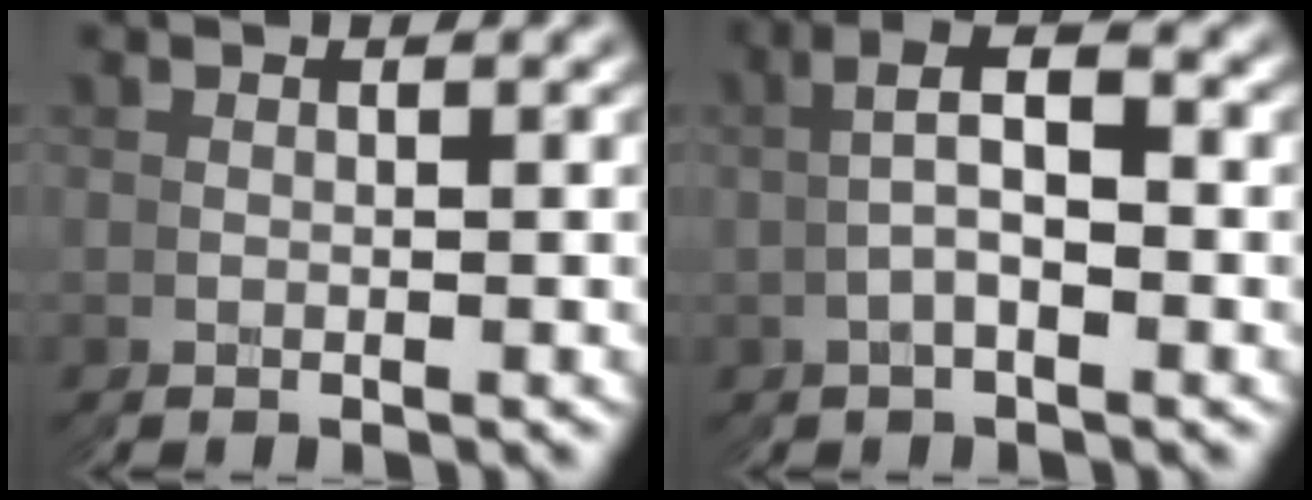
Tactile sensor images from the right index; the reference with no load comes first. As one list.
[{"total": 6.0, "force": [1.4, 3.6, 4.6], "torque": [-0.061, 0.014, 0.006]}]